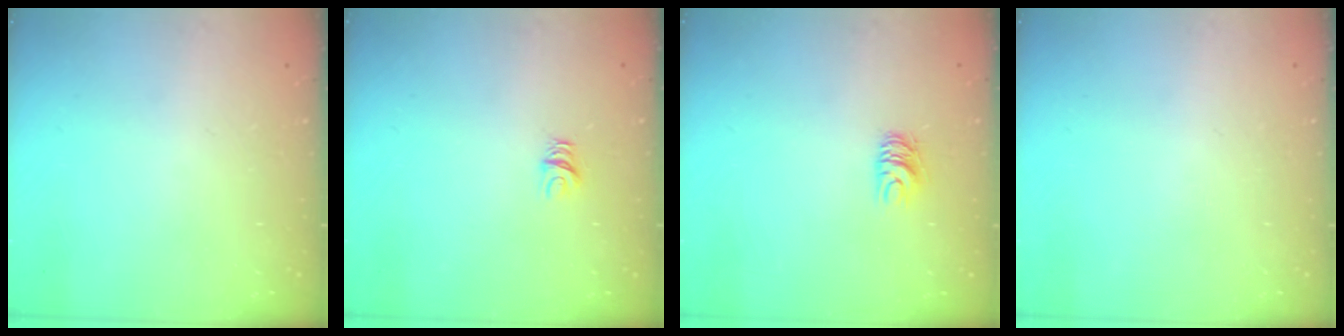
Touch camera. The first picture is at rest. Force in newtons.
{"total": 5.0, "press": 5.0, "slide": 0.0}
{"total": 5.5, "press": 5.5, "slide": 0.4}
{"total": 0.0}